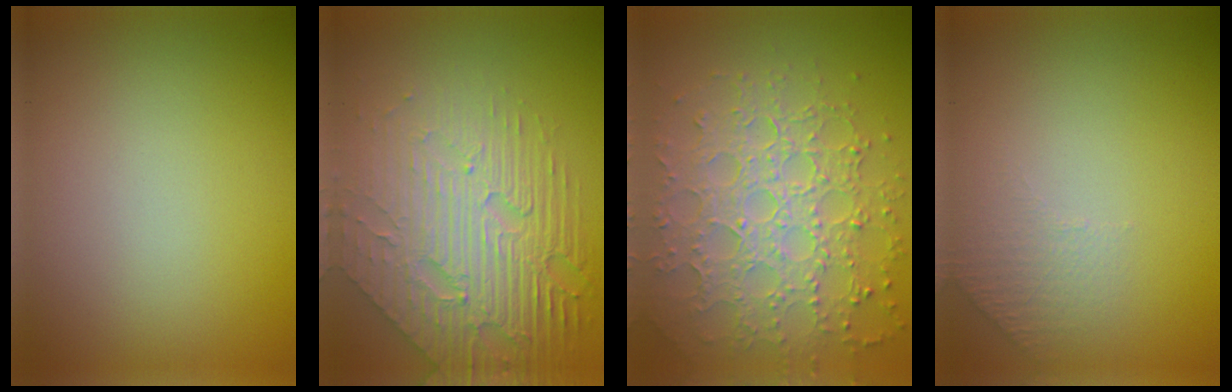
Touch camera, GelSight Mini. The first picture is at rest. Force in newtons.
{"total": 8.3, "press": 5.6, "slide": 6.0}
{"total": 7.8, "press": 5.7, "slide": 5.2}
{"total": 1.2, "press": 0.7, "slide": 0.9}